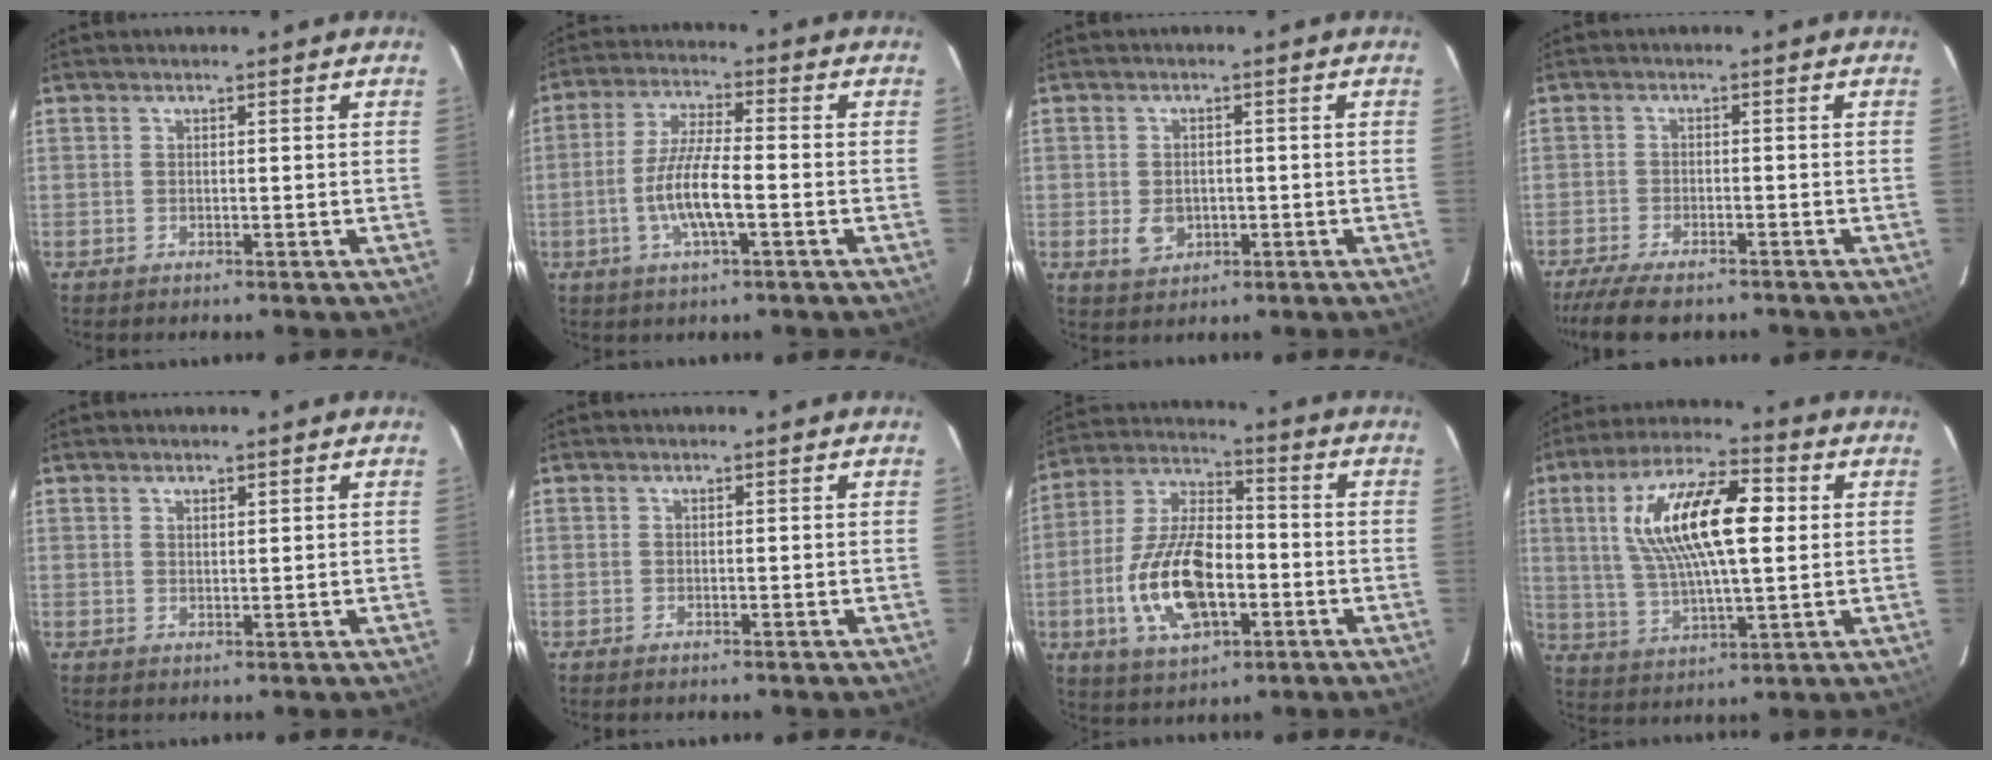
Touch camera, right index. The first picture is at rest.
{"total": 8.9, "force": [-2.6, 1.7, 8.4], "torque": [-0.167, -0.003, -0.051]}
{"total": 4.3, "force": [-1.0, 3.4, 2.4], "torque": [-0.048, -0.003, -0.008]}
{"total": 9.2, "force": [-7.5, 2.6, 4.5], "torque": [-0.114, -0.026, -0.130]}
{"total": 1.3, "force": [1.0, 0.6, 0.6], "torque": [-0.008, 0.002, 0.017]}
{"total": 0.0}
{"total": 16.7, "force": [-4.6, 8.3, 13.7], "torque": [-0.286, 0.004, -0.078]}
{"total": 17.4, "force": [3.9, 6.0, 15.9], "torque": [-0.295, 0.020, 0.073]}